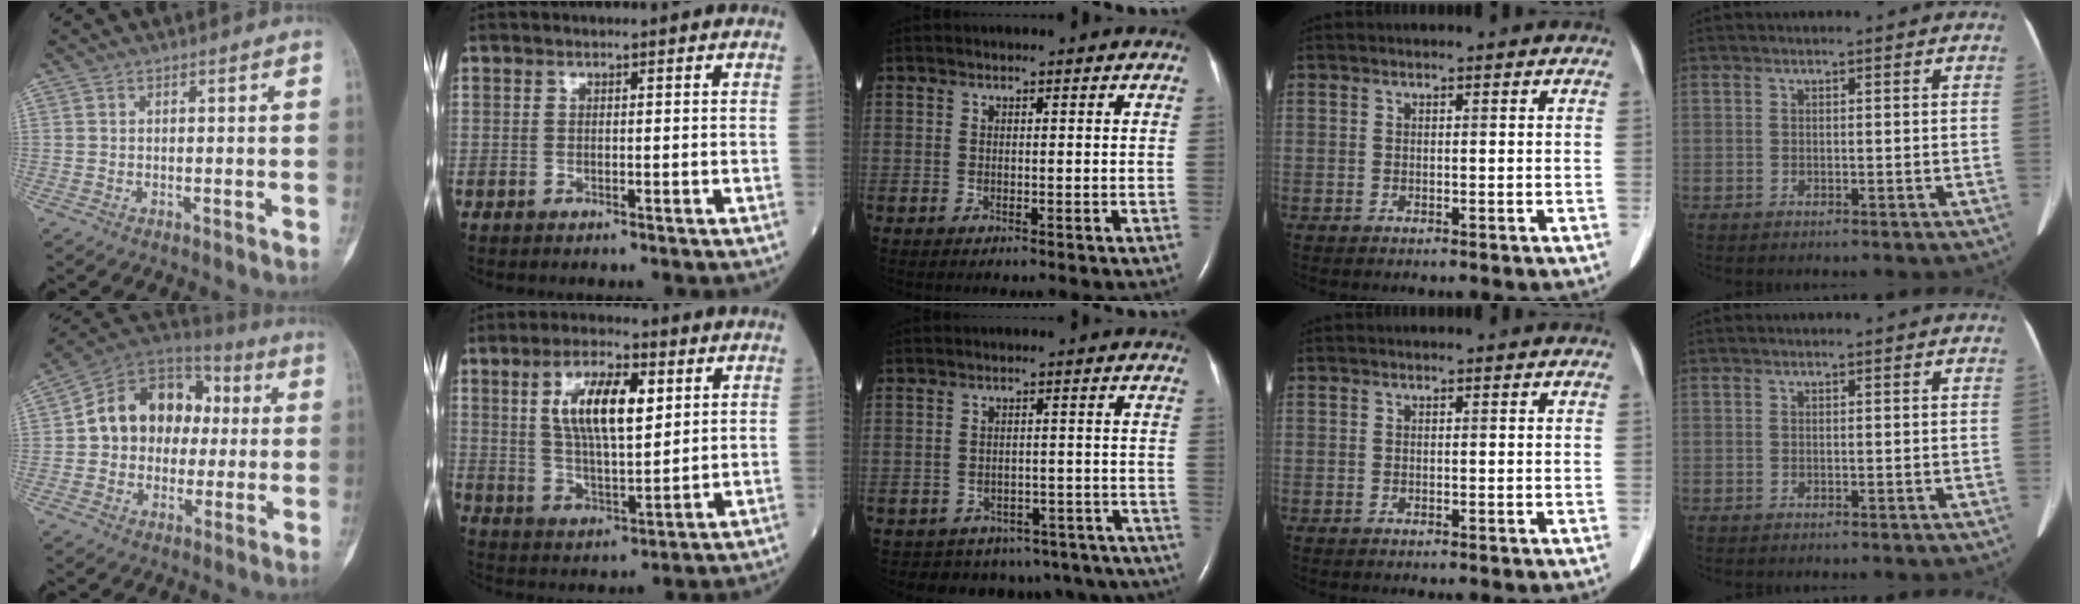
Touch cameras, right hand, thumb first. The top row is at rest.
{"thumb": {"total": 16.4, "force": [1.1, 13.1, 9.9], "torque": [-0.108, 0.035, 0.010]}, "index": {"total": 11.4, "force": [3.8, 3.6, 10.1], "torque": [-0.193, 0.007, 0.071]}, "middle": {"total": 15.6, "force": [-13.2, 7.9, 2.7], "torque": [-0.034, 0.038, -0.135]}}